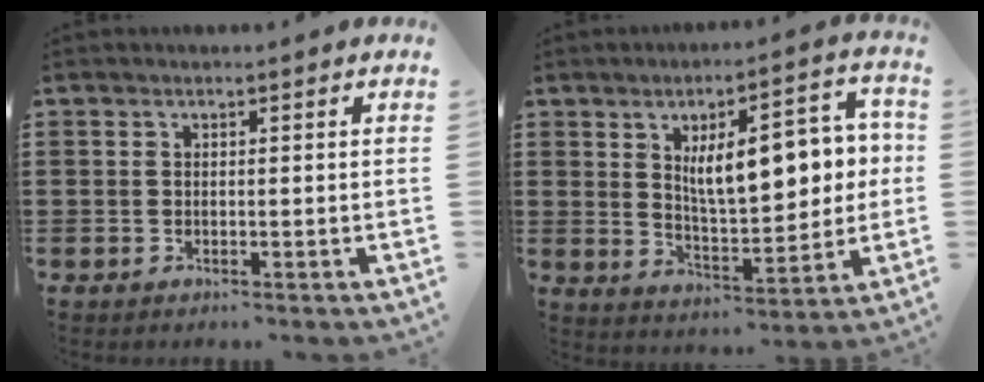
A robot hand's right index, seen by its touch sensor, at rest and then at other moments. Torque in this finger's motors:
{"motor_torque": [1.43, -0.71, 1.05, 0.21]}